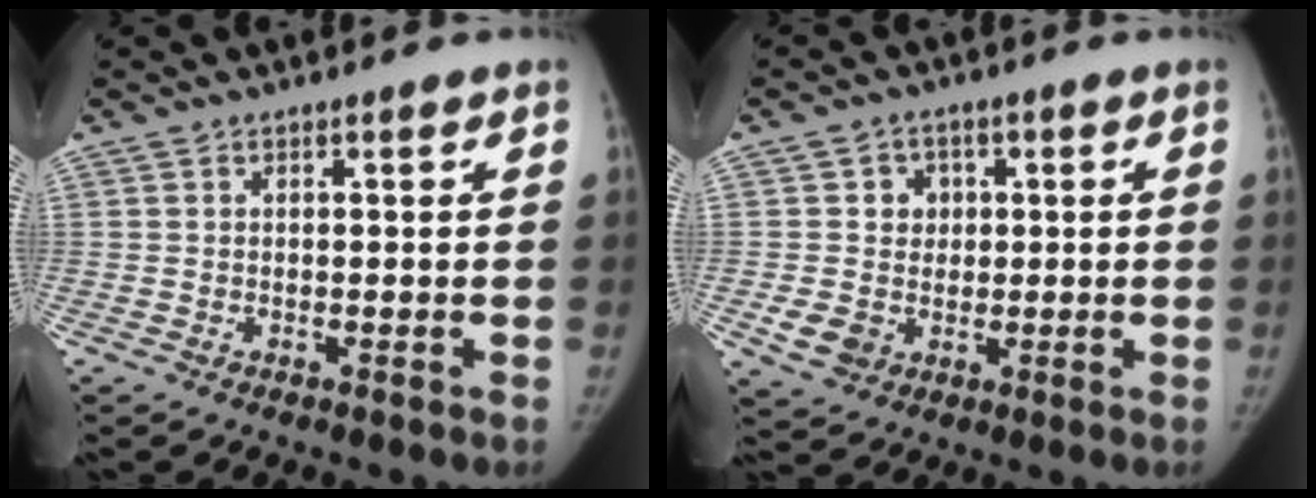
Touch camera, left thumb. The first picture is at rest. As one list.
[{"total": 7.6, "force": [0.0, 6.9, 3.1], "torque": [-0.017, 0.005, 0.004]}]